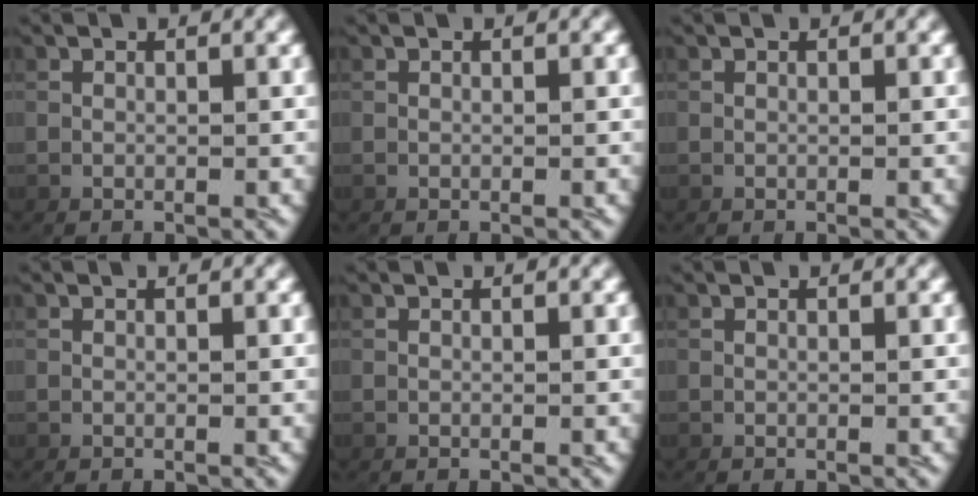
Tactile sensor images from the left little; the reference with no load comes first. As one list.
[{"total": 0.0}, {"total": 0.0}, {"total": 0.0}, {"total": 0.0}, {"total": 0.0}]